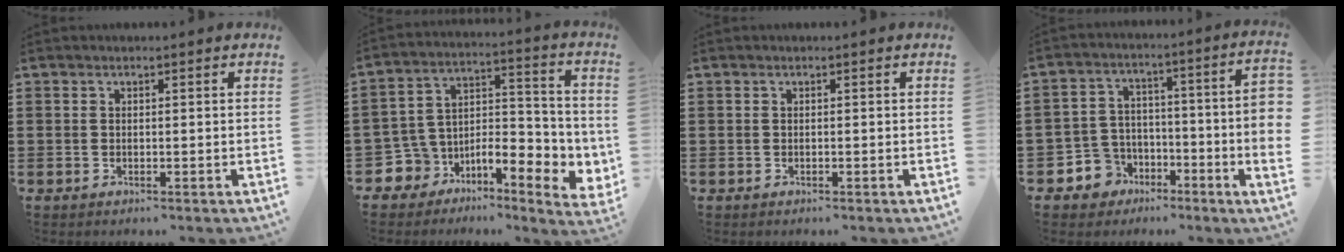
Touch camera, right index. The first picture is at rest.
{"total": 5.9, "force": [-2.5, 4.8, 2.3], "torque": [-0.066, -0.019, -0.044]}
{"total": 0.0}
{"total": 6.7, "force": [-4.1, 3.9, 3.4], "torque": [-0.083, 0.007, -0.081]}